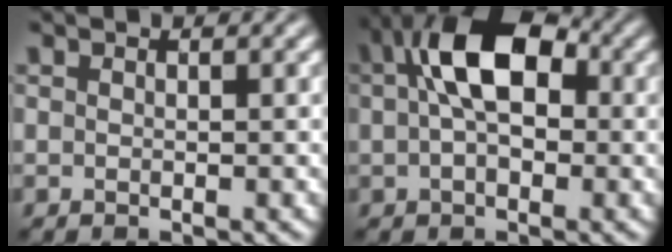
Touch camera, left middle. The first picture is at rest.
{"total": 8.2, "force": [1.6, 4.7, 6.4], "torque": [-0.117, 0.021, 0.019]}